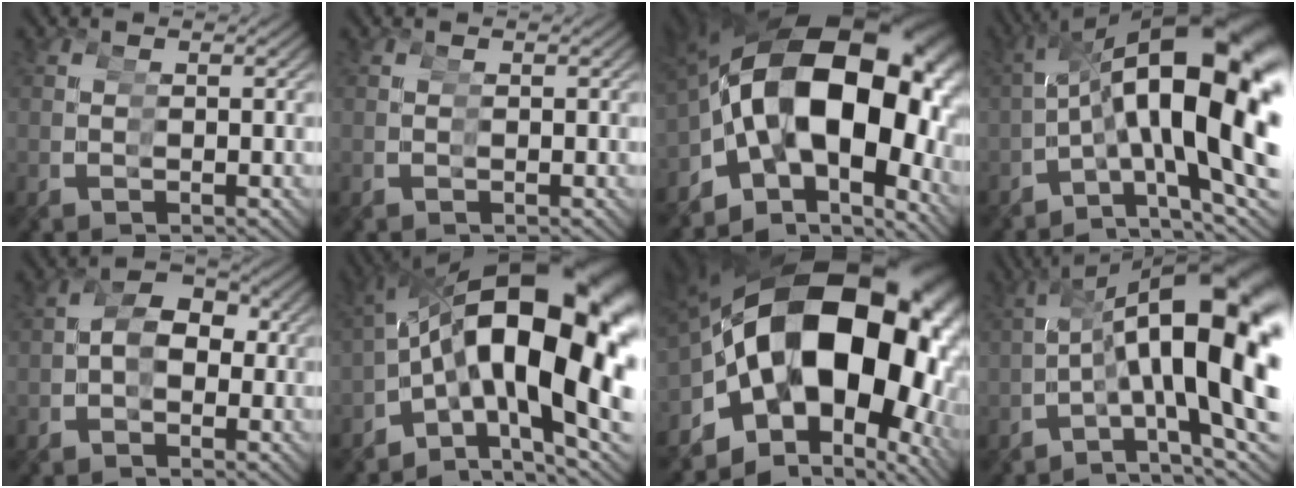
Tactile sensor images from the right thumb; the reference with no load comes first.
{"total": 0.0}
{"total": 22.3, "force": [1.8, 14.1, 17.2], "torque": [-0.303, -0.012, 0.041]}
{"total": 15.1, "force": [0.3, 8.0, 12.8], "torque": [-0.181, -0.002, 0.014]}
{"total": 6.6, "force": [-0.1, 5.3, 3.9], "torque": [-0.065, 0.007, -0.009]}
{"total": 20.1, "force": [0.0, 12.0, 16.2], "torque": [-0.247, -0.012, 0.008]}
{"total": 25.0, "force": [3.3, 15.6, 19.3], "torque": [-0.327, 0.009, 0.056]}
{"total": 13.6, "force": [0.2, 6.6, 11.9], "torque": [-0.165, 0.006, 0.010]}